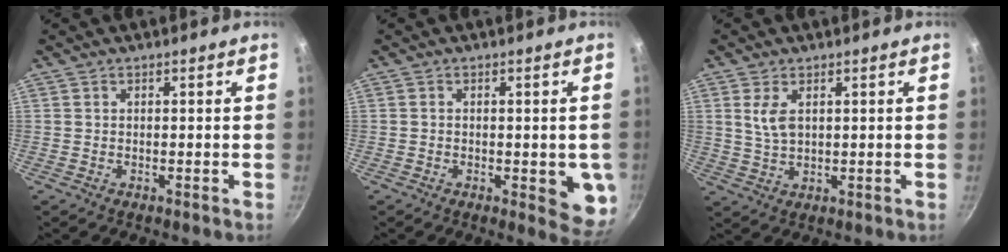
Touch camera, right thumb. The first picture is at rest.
{"total": 5.6, "force": [-1.2, 2.5, 4.9], "torque": [-0.041, -0.004, -0.014]}
{"total": 4.7, "force": [1.6, 2.6, 3.6], "torque": [-0.068, -0.010, 0.035]}